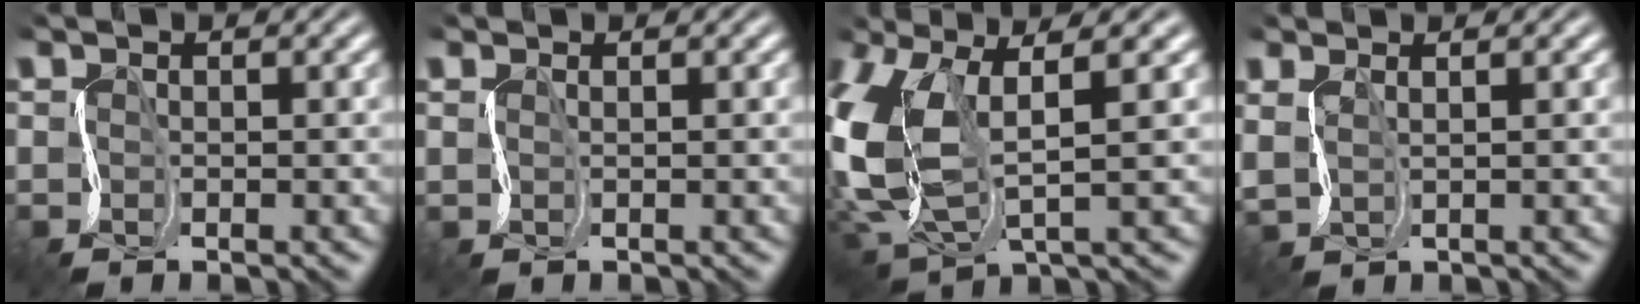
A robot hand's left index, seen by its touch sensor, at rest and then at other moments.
{"total": 0.9, "force": [0.9, 0.2, -0.1], "torque": [0.001, 0.003, 0.013]}
{"total": 7.3, "force": [2.0, 3.2, 6.3], "torque": [-0.179, -0.004, 0.040]}
{"total": 1.5, "force": [1.4, 0.3, 0.2], "torque": [-0.012, 0.011, 0.026]}